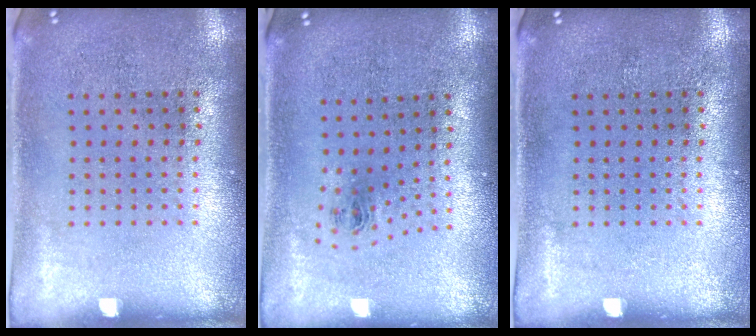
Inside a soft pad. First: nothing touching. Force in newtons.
{"total": 0.9, "press": 0.4, "slide": 0.9}
{"total": 0.0}